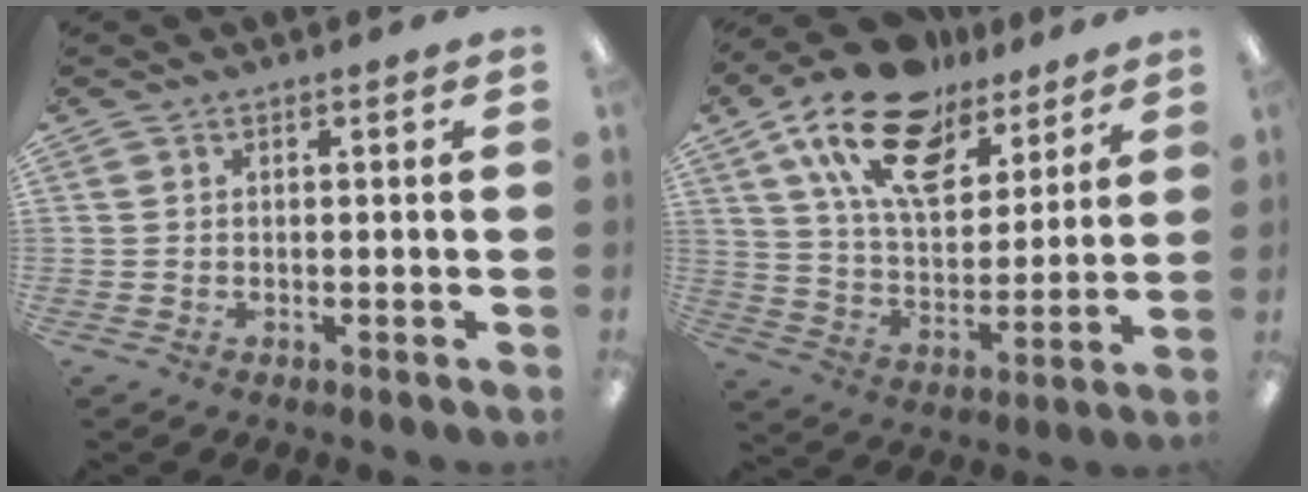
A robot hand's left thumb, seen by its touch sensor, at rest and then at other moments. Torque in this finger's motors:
{"motor_torque": [0.57, 0.63, 1.43, -1.33, 0.45]}